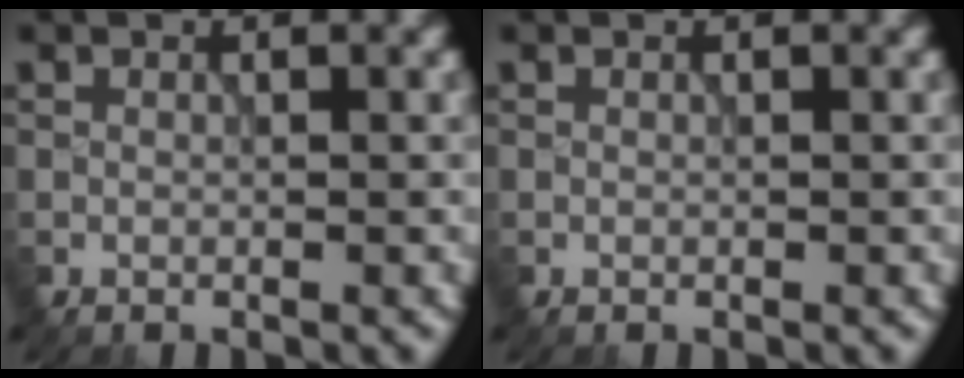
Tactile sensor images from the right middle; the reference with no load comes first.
{"total": 0.0}